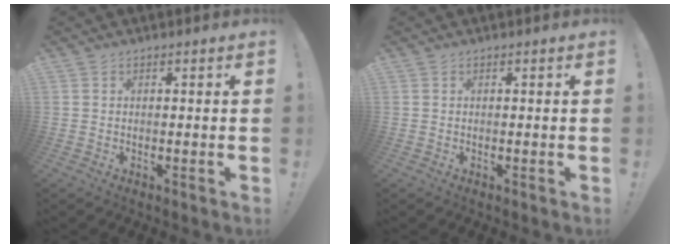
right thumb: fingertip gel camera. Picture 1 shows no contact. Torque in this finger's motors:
{"motor_torque": [0.01, -0.01, -0.02, 0.02, 0.00]}